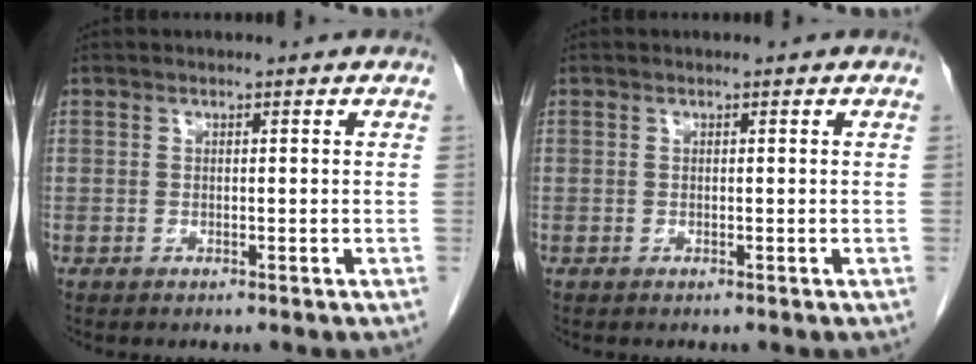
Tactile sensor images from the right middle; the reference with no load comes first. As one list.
[{"total": 0.0}]